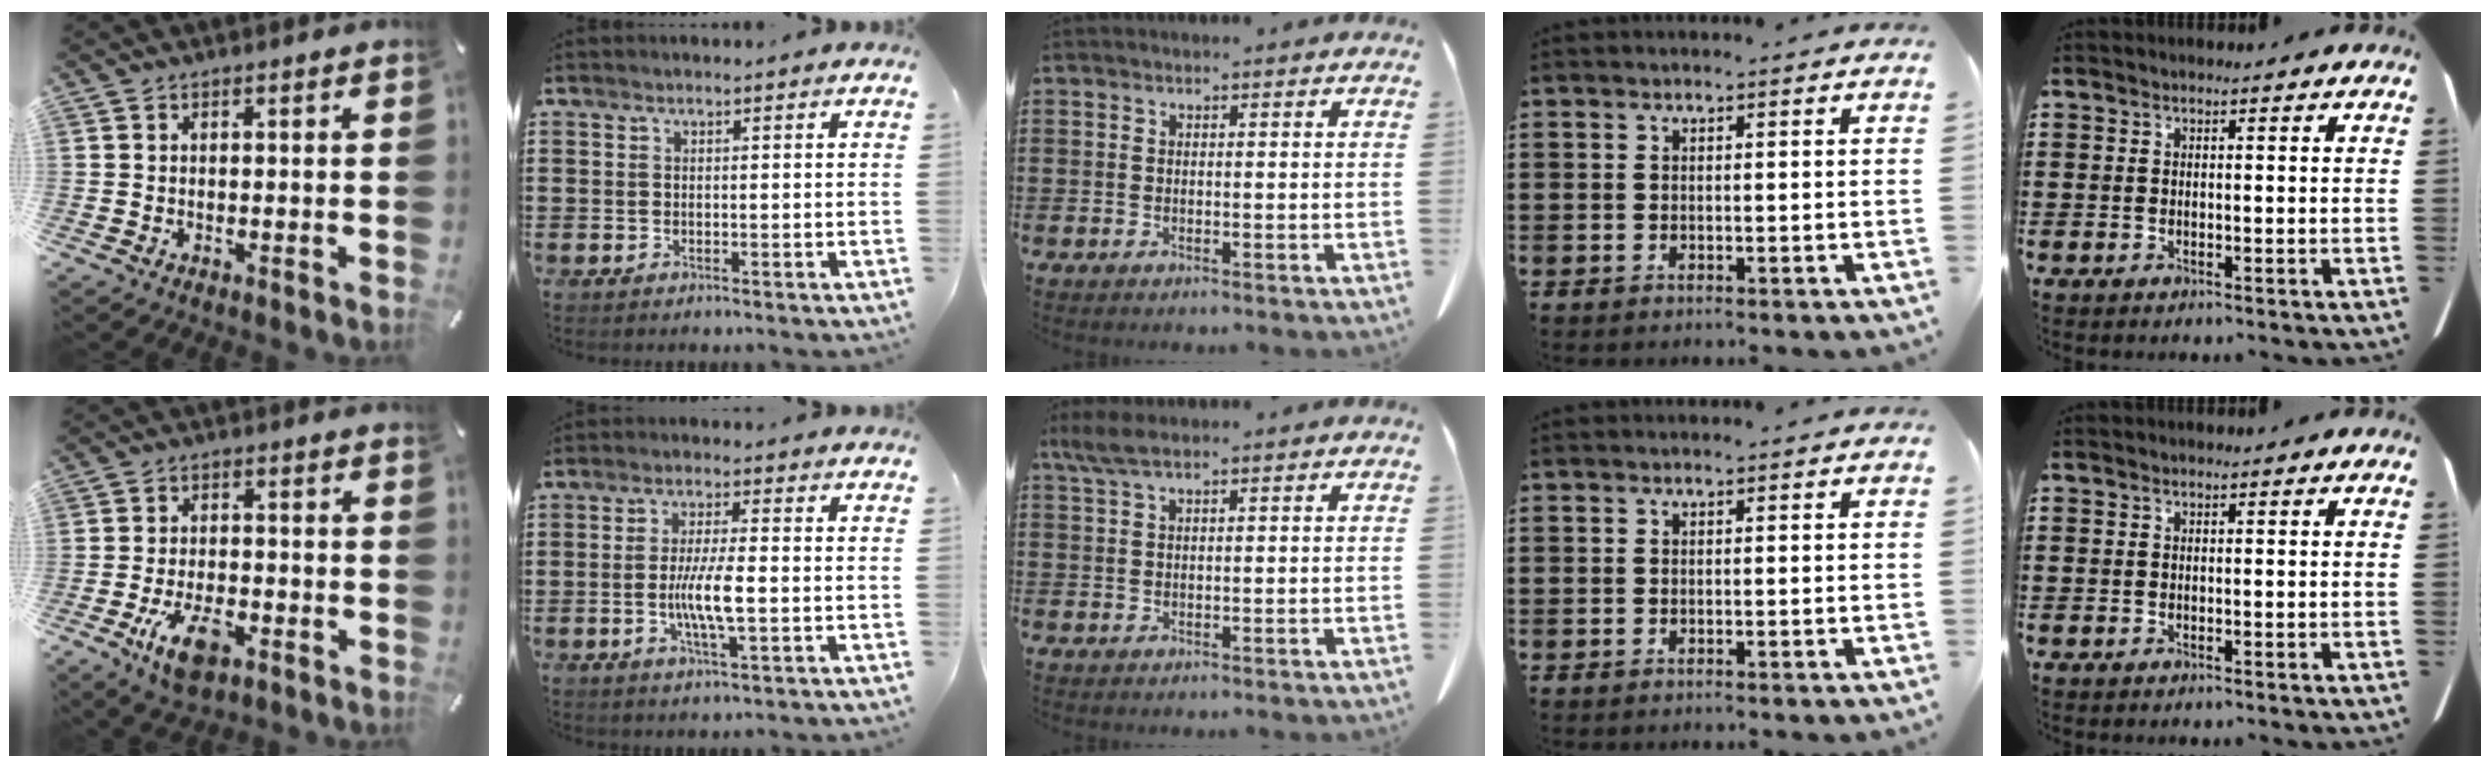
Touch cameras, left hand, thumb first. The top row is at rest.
{"thumb": {"total": 9.3, "force": [-4.3, 4.8, 6.8], "torque": [-0.131, 0.007, -0.077]}, "index": {"total": 6.6, "force": [-0.9, 1.2, 6.4], "torque": [-0.132, -0.006, -0.024]}, "middle": {"total": 3.1, "force": [1.9, 0.7, 2.3], "torque": [-0.050, 0.002, 0.036]}}